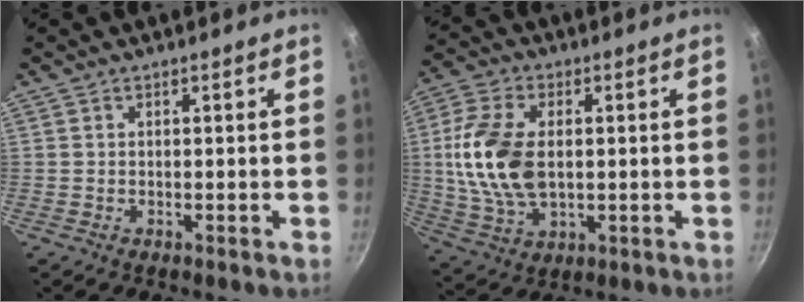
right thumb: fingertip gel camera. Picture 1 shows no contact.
{"total": 14.9, "force": [0.9, 9.1, 11.7], "torque": [-0.223, 0.000, 0.018]}